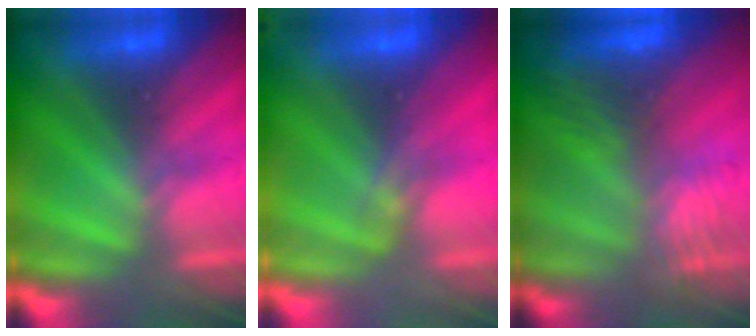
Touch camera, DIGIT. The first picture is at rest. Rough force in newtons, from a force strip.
{"total": 2.8}
{"total": 9.1}